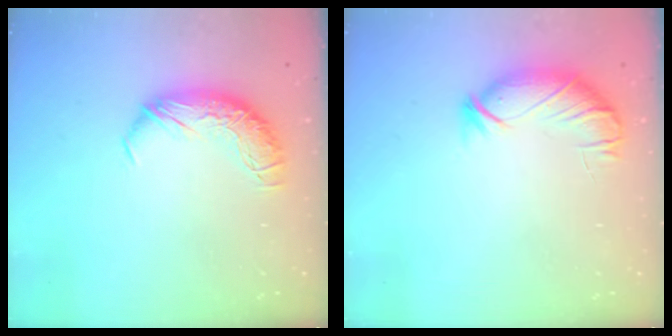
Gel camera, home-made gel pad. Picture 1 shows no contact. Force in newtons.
{"total": 3.8, "press": 3.5, "slide": 1.5}